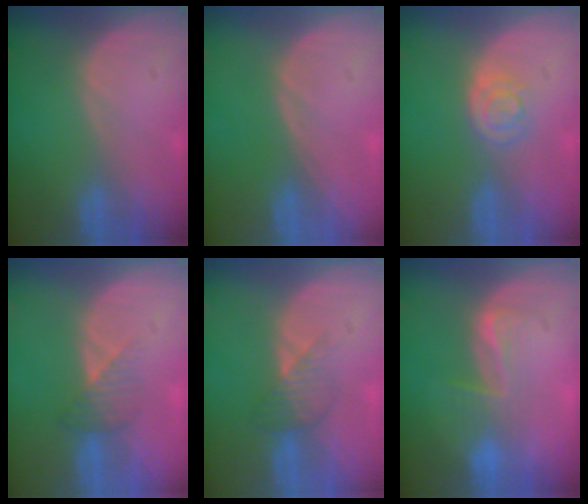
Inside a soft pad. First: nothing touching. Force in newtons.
{"total": 0.0}
{"total": 3.2, "press": 3.2, "slide": 0.2}
{"total": 3.3, "press": 3.1, "slide": 1.1}
{"total": 3.4, "press": 3.2, "slide": 1.2}
{"total": 4.3, "press": 4.1, "slide": 1.4}